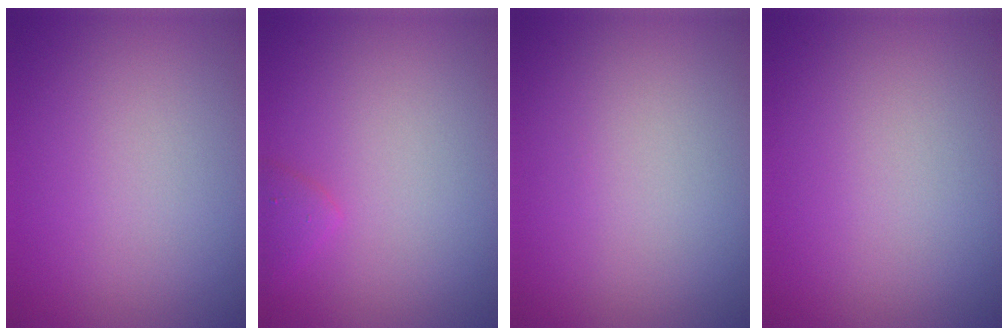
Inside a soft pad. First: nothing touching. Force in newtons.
{"total": 1.2, "press": 1.2, "slide": 0.1}
{"total": 0.0}
{"total": 0.0}